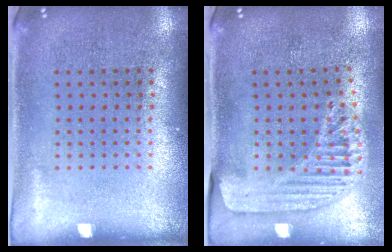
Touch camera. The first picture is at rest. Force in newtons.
{"total": 1.5, "press": 1.5, "slide": 0.2}